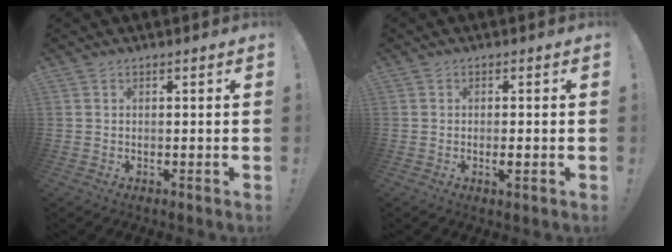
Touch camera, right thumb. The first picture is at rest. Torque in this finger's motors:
{"motor_torque": [0.22, 0.05, -0.10, 0.33, -0.03]}